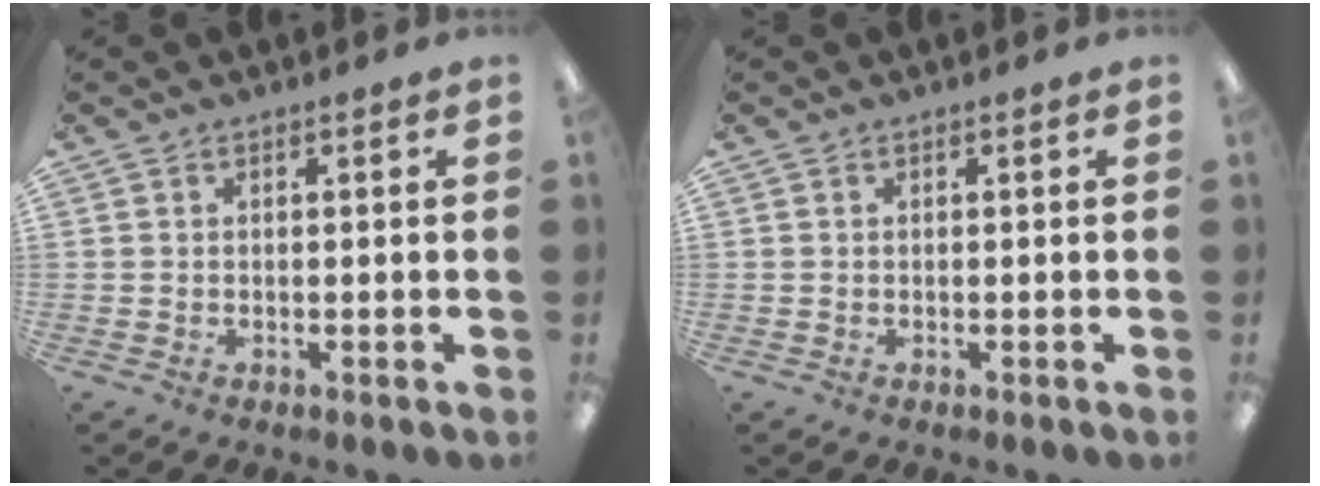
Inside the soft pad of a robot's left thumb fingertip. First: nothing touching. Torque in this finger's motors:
{"motor_torque": [0.00, 0.00, 0.11, -0.11, 0.00]}